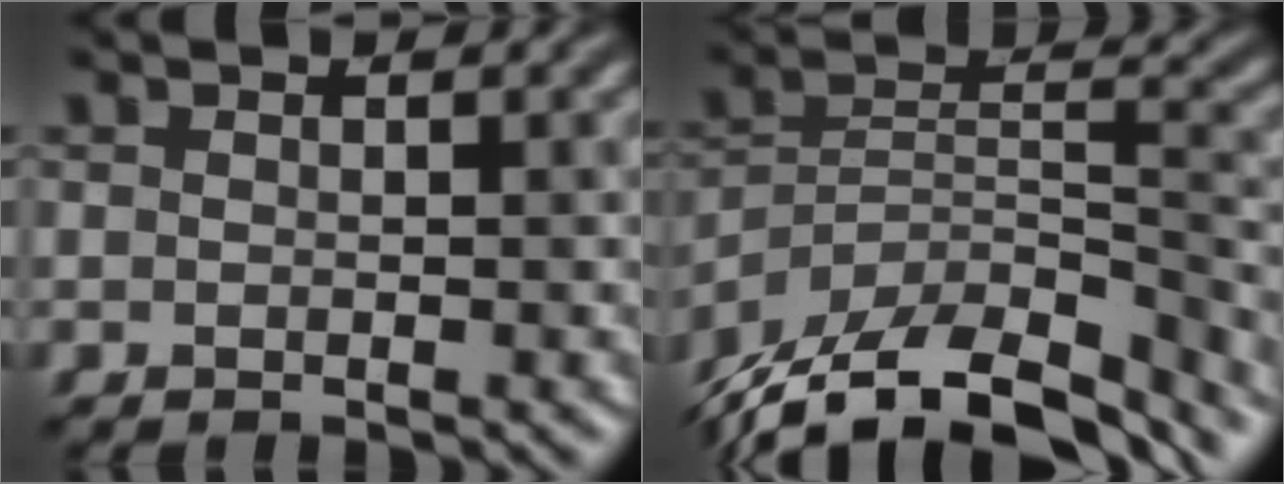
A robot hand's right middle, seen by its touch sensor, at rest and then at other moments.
{"total": 14.8, "force": [-12.5, 4.7, 6.3], "torque": [-0.117, 0.005, -0.190]}